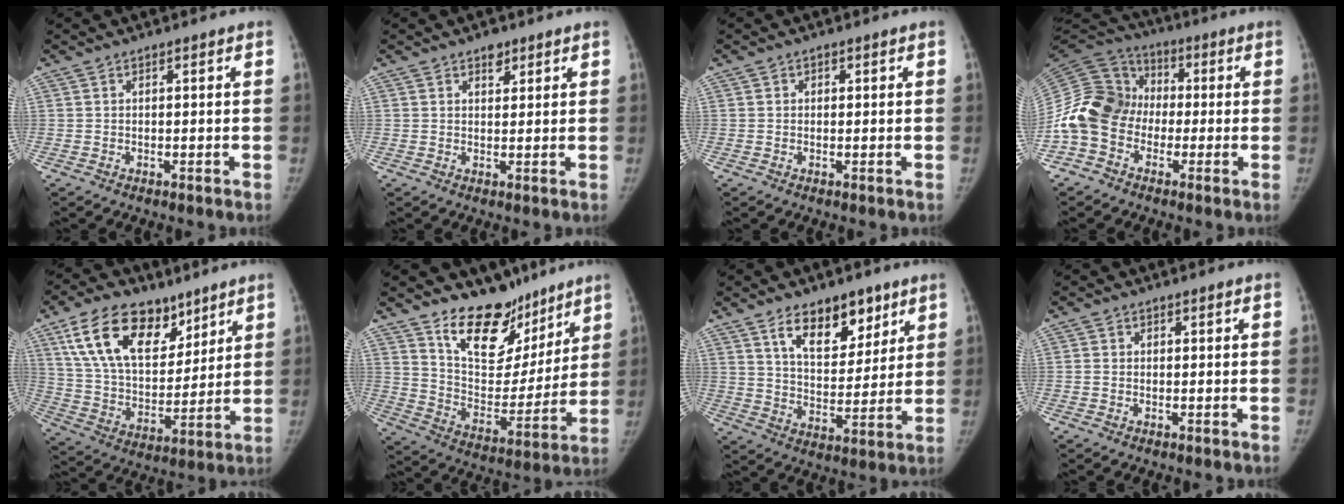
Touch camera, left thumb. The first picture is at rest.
{"total": 2.4, "force": [1.6, 1.4, 1.0], "torque": [-0.001, -0.008, 0.022]}
{"total": 0.8, "force": [0.1, 0.7, 0.2], "torque": [0.006, 0.003, -0.002]}
{"total": 15.4, "force": [-3.7, 12.5, 8.2], "torque": [-0.165, 0.050, -0.082]}
{"total": 19.7, "force": [11.2, 11.4, 11.6], "torque": [-0.169, -0.039, 0.205]}
{"total": 17.5, "force": [12.9, 9.4, 7.0], "torque": [-0.046, -0.094, 0.214]}
{"total": 13.0, "force": [7.8, 7.0, 7.7], "torque": [-0.080, -0.049, 0.135]}
{"total": 0.7, "force": [-0.2, 0.6, 0.3], "torque": [-0.001, 0.002, -0.005]}